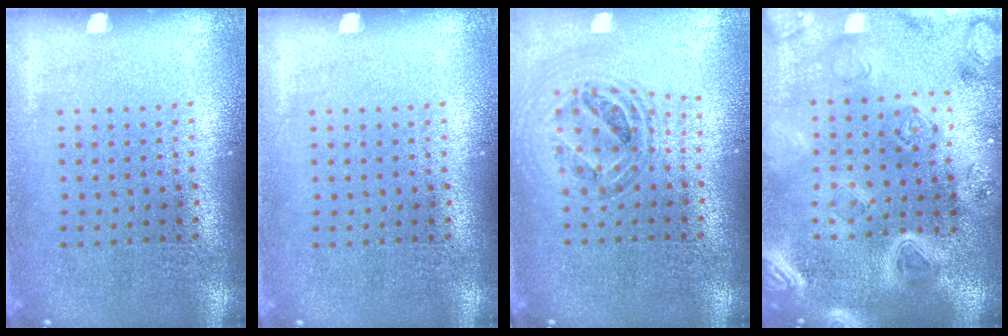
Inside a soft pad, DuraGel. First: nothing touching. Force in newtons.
{"total": 0.0}
{"total": 1.0, "press": 1.0, "slide": 0.1}
{"total": 4.3, "press": 3.8, "slide": 1.9}